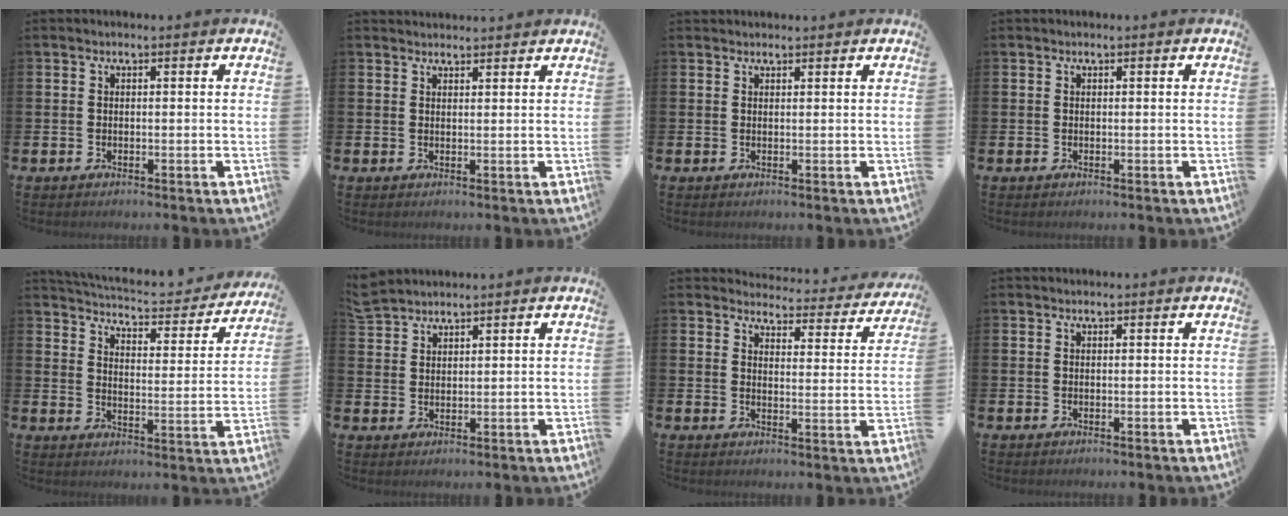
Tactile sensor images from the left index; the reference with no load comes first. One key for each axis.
{"total": 1.8, "fx": 1.8, "fy": 0.3, "fz": -0.1, "tx": 0.008, "ty": -0.009, "tz": 0.031}
{"total": 0.9, "fx": 0.9, "fy": 0.2, "fz": 0.0, "tx": 0.007, "ty": -0.001, "tz": 0.015}
{"total": 0.0}
{"total": 5.1, "fx": 4.9, "fy": 0.7, "fz": 0.9, "tx": -0.039, "ty": -0.043, "tz": 0.079}
{"total": 3.3, "fx": 3.3, "fy": 0.4, "fz": 0.3, "tx": -0.009, "ty": -0.017, "tz": 0.062}
{"total": 3.5, "fx": 3.3, "fy": 0.9, "fz": 0.4, "tx": -0.015, "ty": -0.034, "tz": 0.051}
{"total": 0.0}